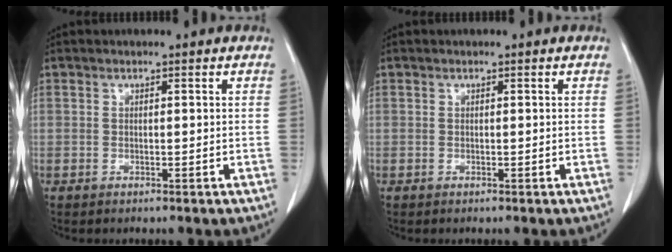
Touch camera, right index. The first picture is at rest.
{"total": 0.0}